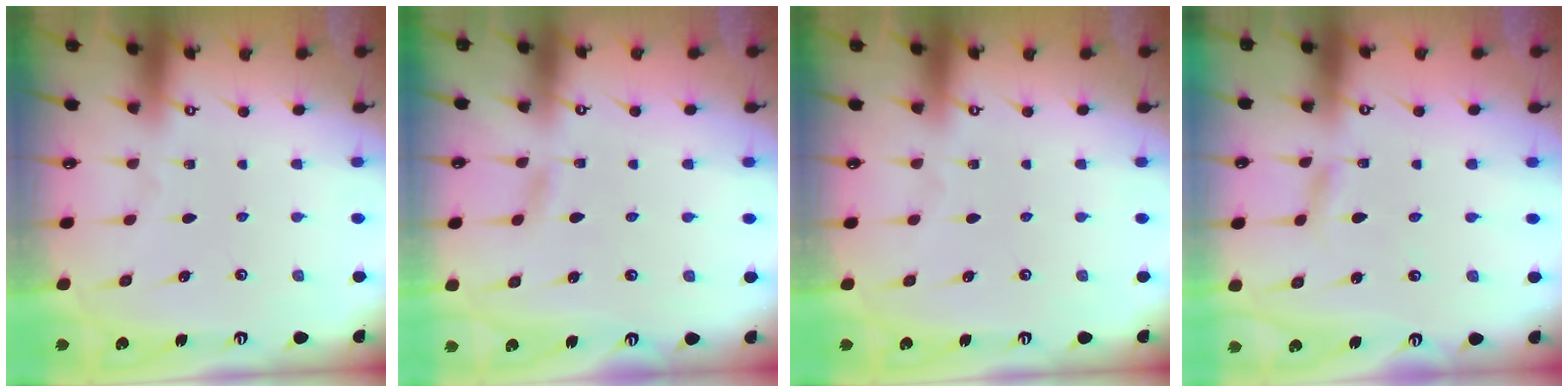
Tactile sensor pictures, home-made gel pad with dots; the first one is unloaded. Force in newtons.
{"total": 3.2, "press": 3.2, "slide": 0.4}
{"total": 0.0}
{"total": 2.8, "press": 2.8, "slide": 0.3}